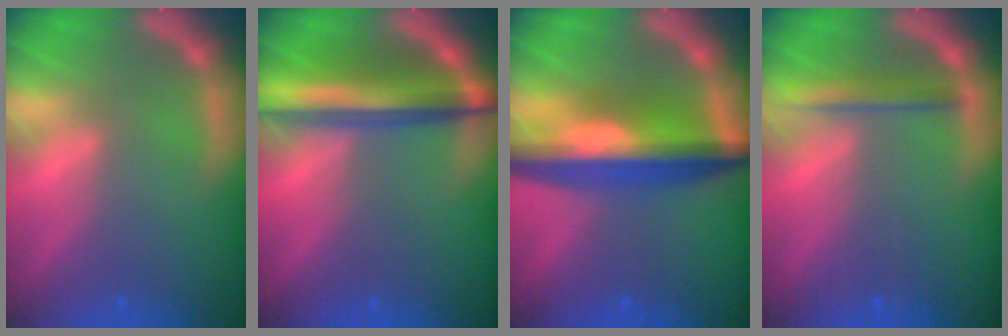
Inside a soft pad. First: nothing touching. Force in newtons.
{"total": 7.6}
{"total": 9.6}
{"total": 2.5}